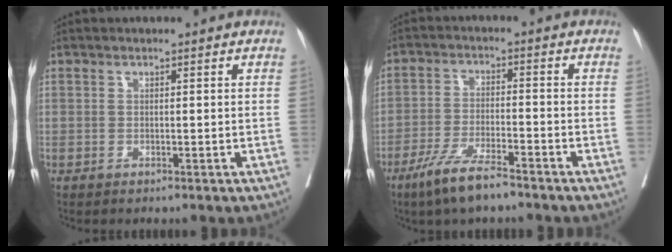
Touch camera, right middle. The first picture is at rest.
{"total": 7.8, "force": [-5.6, 1.0, 5.2], "torque": [-0.108, -0.015, -0.103]}